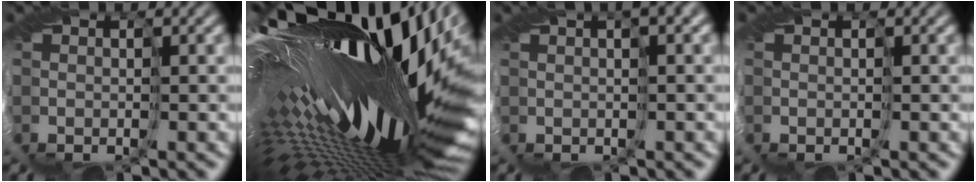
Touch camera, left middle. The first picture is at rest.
{"total": 21.0, "force": [2.5, 6.7, 19.7], "torque": [-0.342, -0.027, 0.050]}
{"total": 3.7, "force": [2.0, 0.8, 3.0], "torque": [-0.043, 0.015, 0.022]}
{"total": 0.0}